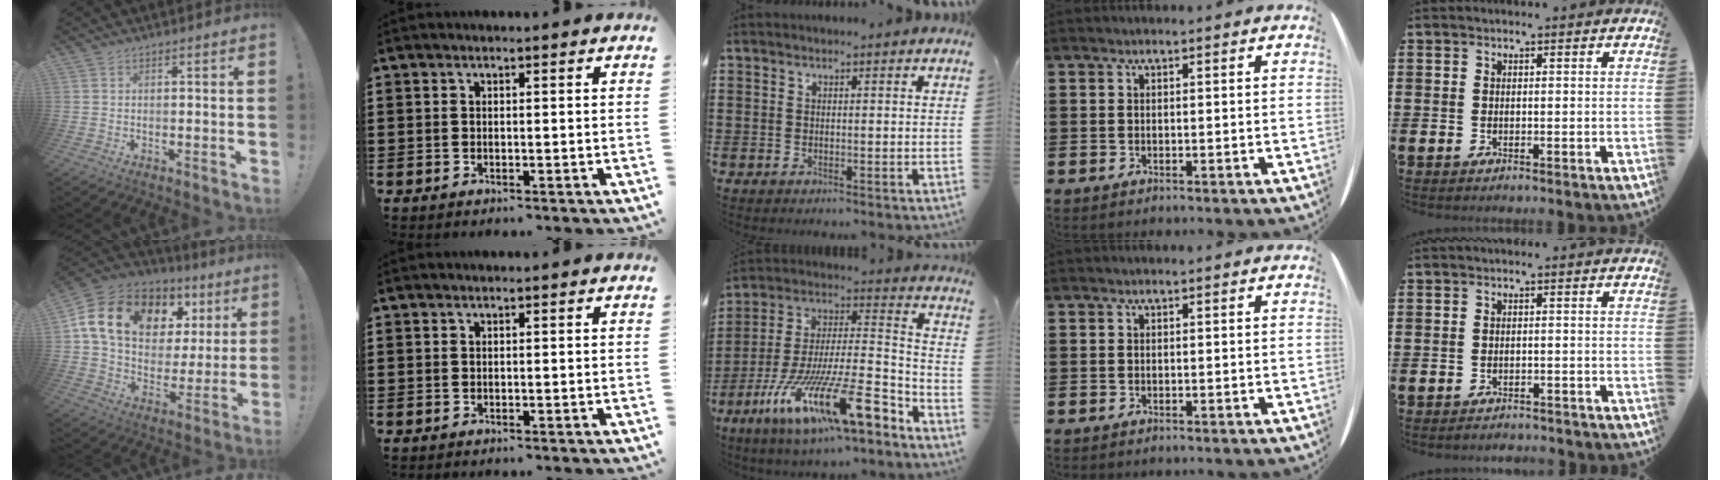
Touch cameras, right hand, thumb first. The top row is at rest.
{"thumb": {"total": 18.8, "force": [9.0, 12.0, 11.3], "torque": [-0.192, -0.033, 0.172]}, "middle": {"total": 18.4, "force": [-11.6, 3.7, 13.7], "torque": [-0.264, 0.015, -0.200]}, "little": {"total": 1.3, "force": [-1.3, 0.0, -0.1], "torque": [-0.003, 0.002, -0.028]}}